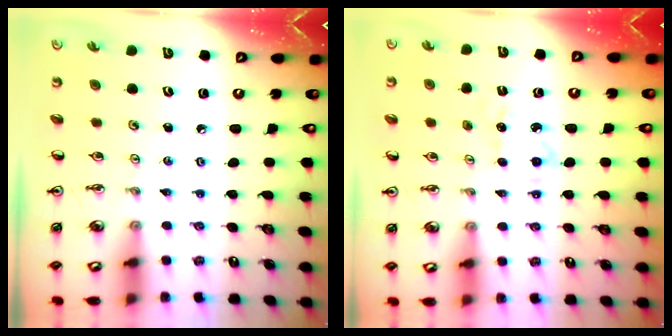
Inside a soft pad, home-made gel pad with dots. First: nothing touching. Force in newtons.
{"total": 5.3, "press": 5.2, "slide": 0.9}